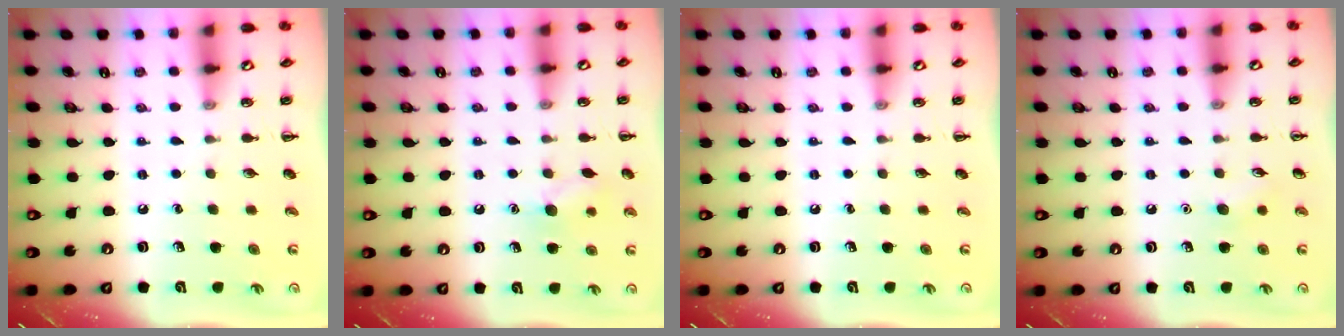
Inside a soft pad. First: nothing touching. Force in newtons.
{"total": 7.7, "press": 7.6, "slide": 1.4}
{"total": 0.0}
{"total": 5.7, "press": 5.4, "slide": 1.8}